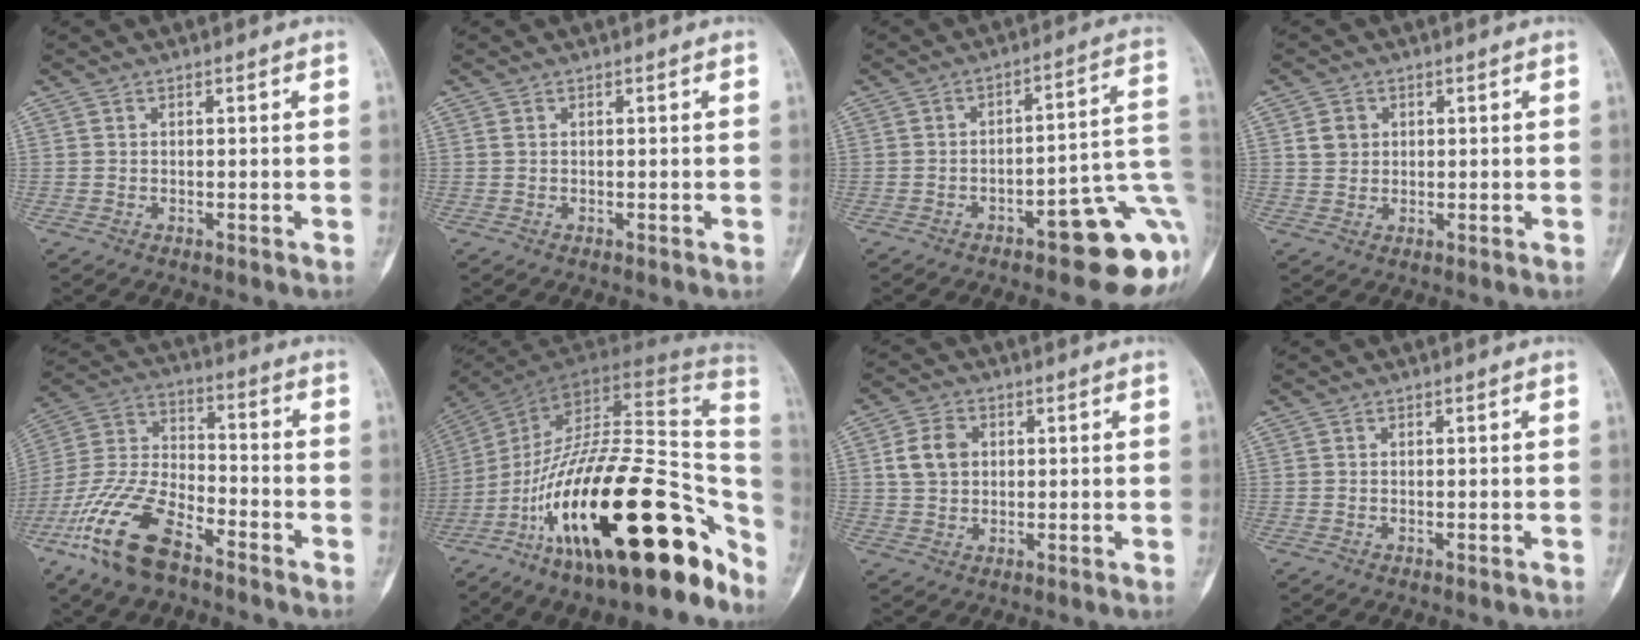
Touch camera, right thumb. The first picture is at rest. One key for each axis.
{"total": 0.0}
{"total": 15.6, "fx": -6.0, "fy": 5.4, "fz": 13.3, "tx": -0.096, "ty": 0.058, "tz": -0.068}
{"total": 3.3, "fx": 1.0, "fy": 2.9, "fz": 1.3, "tx": -0.010, "ty": -0.001, "tz": 0.018}
{"total": 17.1, "fx": -10.2, "fy": 7.5, "fz": 11.5, "tx": -0.241, "ty": 0.046, "tz": -0.205}
{"total": 35.0, "fx": -15.8, "fy": 12.7, "fz": 28.6, "tx": -0.354, "ty": 0.079, "tz": -0.254}
{"total": 6.3, "fx": 1.3, "fy": 4.8, "fz": 3.7, "tx": -0.057, "ty": 0.003, "tz": 0.023}
{"total": 0.0}